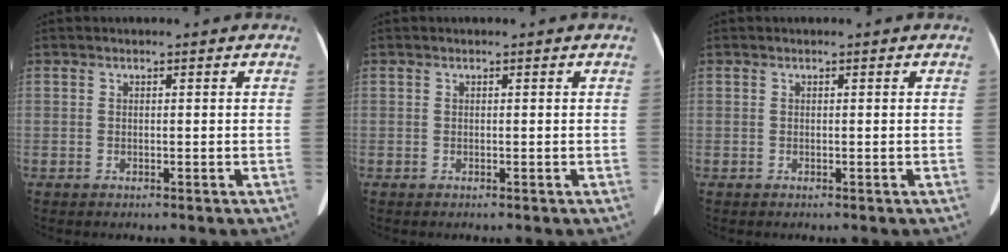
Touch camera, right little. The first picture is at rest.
{"total": 0.0}
{"total": 0.0}